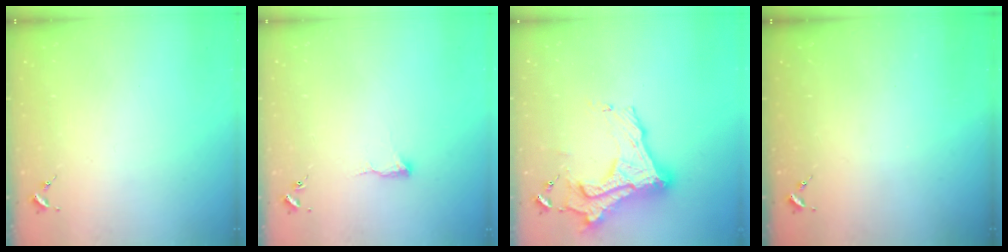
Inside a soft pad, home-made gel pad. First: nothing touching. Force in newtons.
{"total": 6.0, "press": 5.9, "slide": 0.8}
{"total": 21.6, "press": 21.5, "slide": 1.9}
{"total": 0.0}